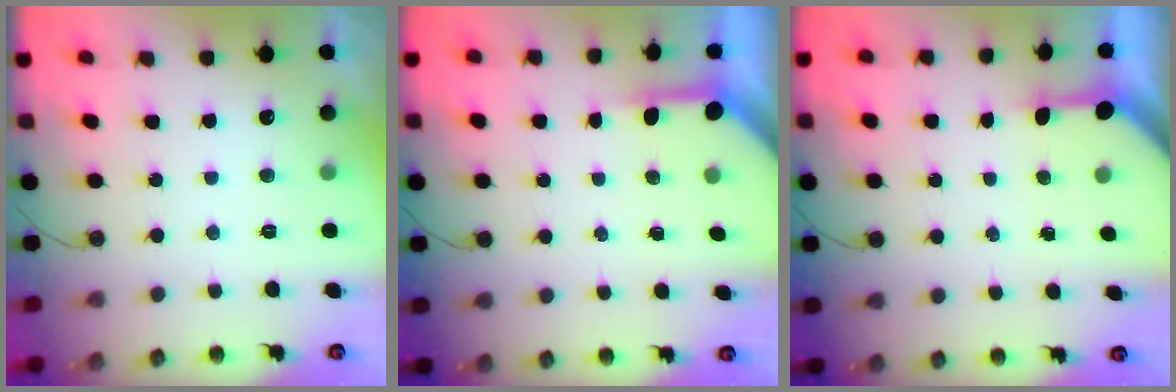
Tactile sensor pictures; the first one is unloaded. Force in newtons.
{"total": 4.0, "press": 4.0, "slide": 0.4}
{"total": 3.0, "press": 3.0, "slide": 0.3}